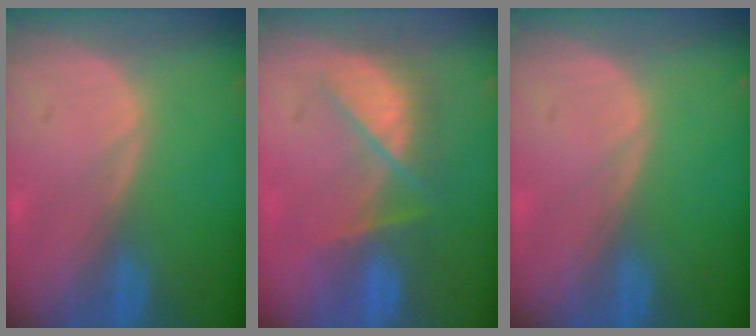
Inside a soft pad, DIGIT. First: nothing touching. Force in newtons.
{"total": 7.2, "press": 7.0, "slide": 1.7}
{"total": 0.0}